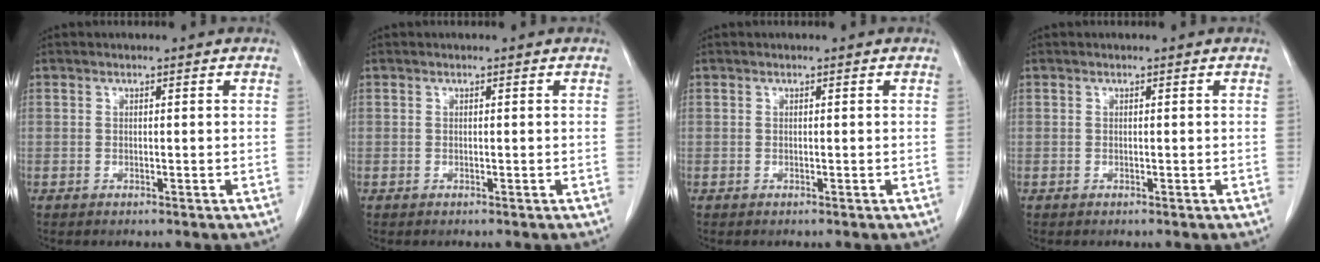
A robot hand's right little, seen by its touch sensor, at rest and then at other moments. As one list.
[{"total": 0.0}, {"total": 0.0}, {"total": 0.0}]